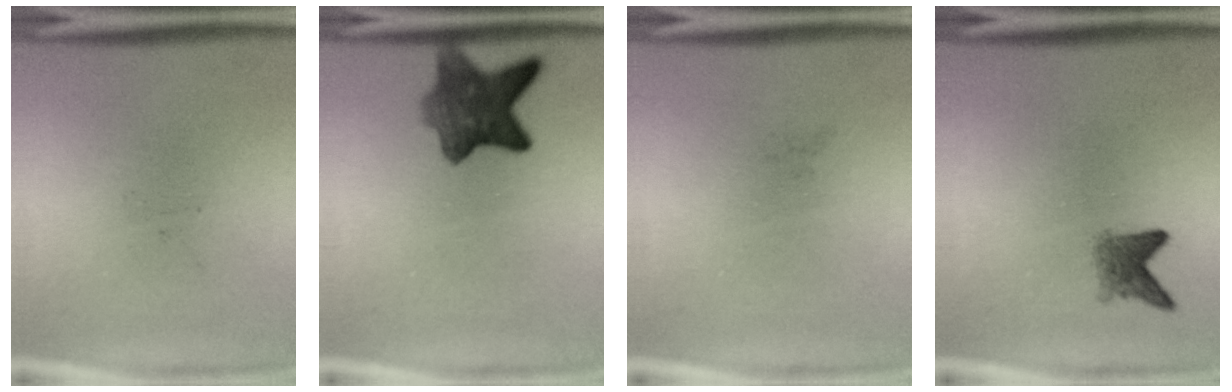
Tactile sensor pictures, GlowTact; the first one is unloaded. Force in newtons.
{"total": 7.4}
{"total": 0.0}
{"total": 2.6}